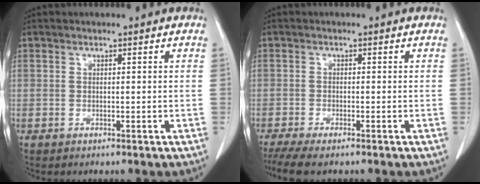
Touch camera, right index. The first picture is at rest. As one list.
[{"total": 6.1, "force": [-4.9, 1.1, 3.6], "torque": [-0.058, -0.012, -0.079]}]